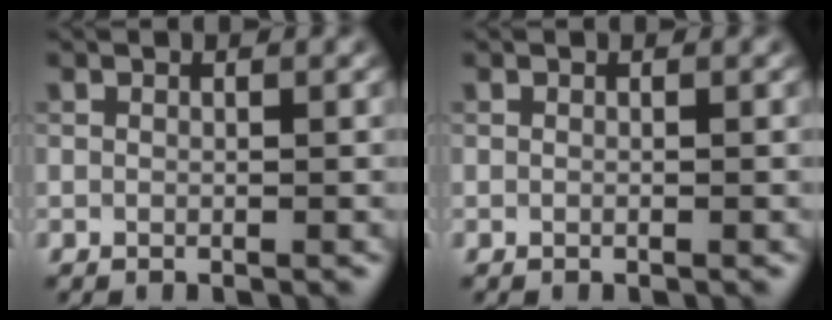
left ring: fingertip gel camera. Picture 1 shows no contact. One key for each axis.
{"total": 0.0}